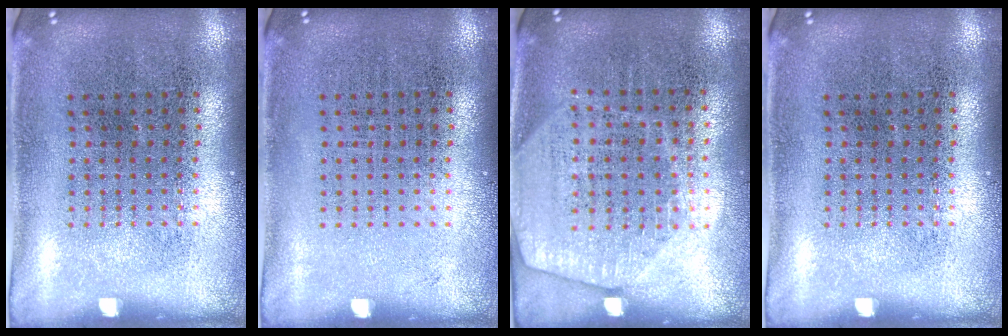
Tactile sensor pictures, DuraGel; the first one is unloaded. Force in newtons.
{"total": 0.0}
{"total": 1.7, "press": 1.6, "slide": 0.8}
{"total": 0.0}